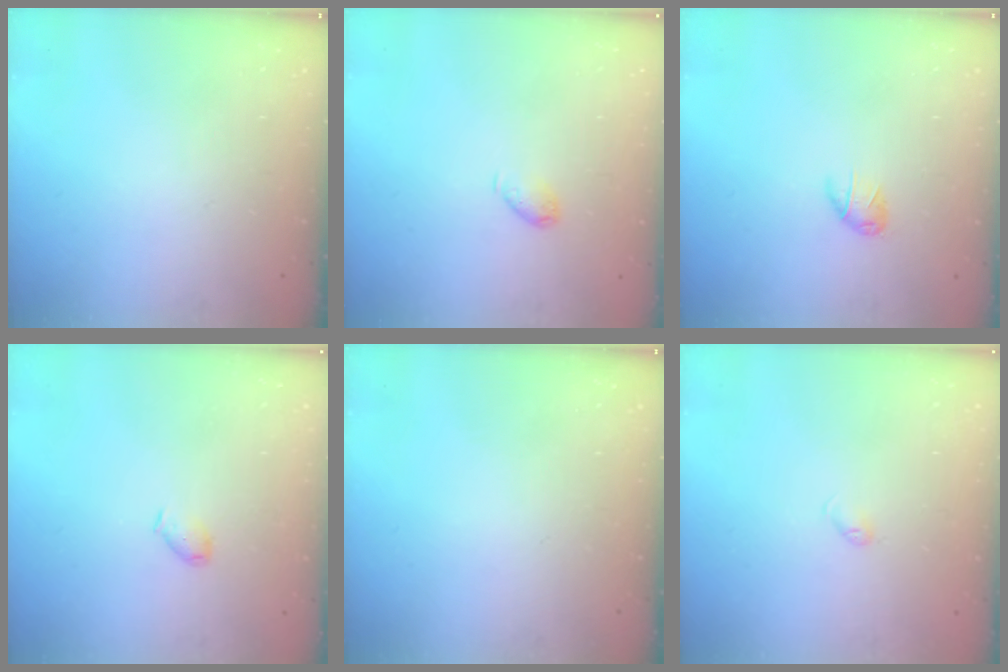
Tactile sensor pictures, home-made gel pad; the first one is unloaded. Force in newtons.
{"total": 4.9, "press": 4.8, "slide": 0.8}
{"total": 5.0, "press": 4.9, "slide": 0.7}
{"total": 3.7, "press": 3.6, "slide": 0.7}
{"total": 0.0}
{"total": 3.2, "press": 3.1, "slide": 0.6}